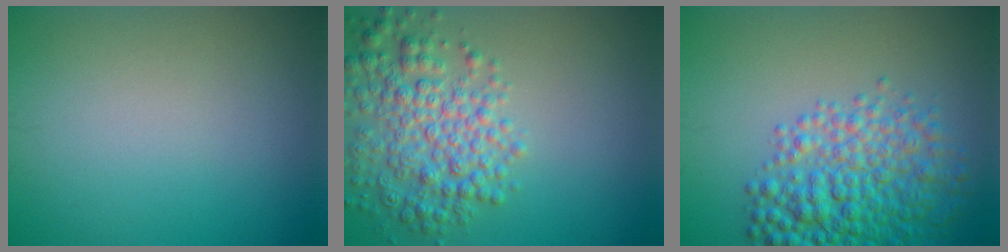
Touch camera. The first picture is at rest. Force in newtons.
{"total": 5.8, "press": 5.8, "slide": 0.2}
{"total": 6.8, "press": 6.8, "slide": 0.2}